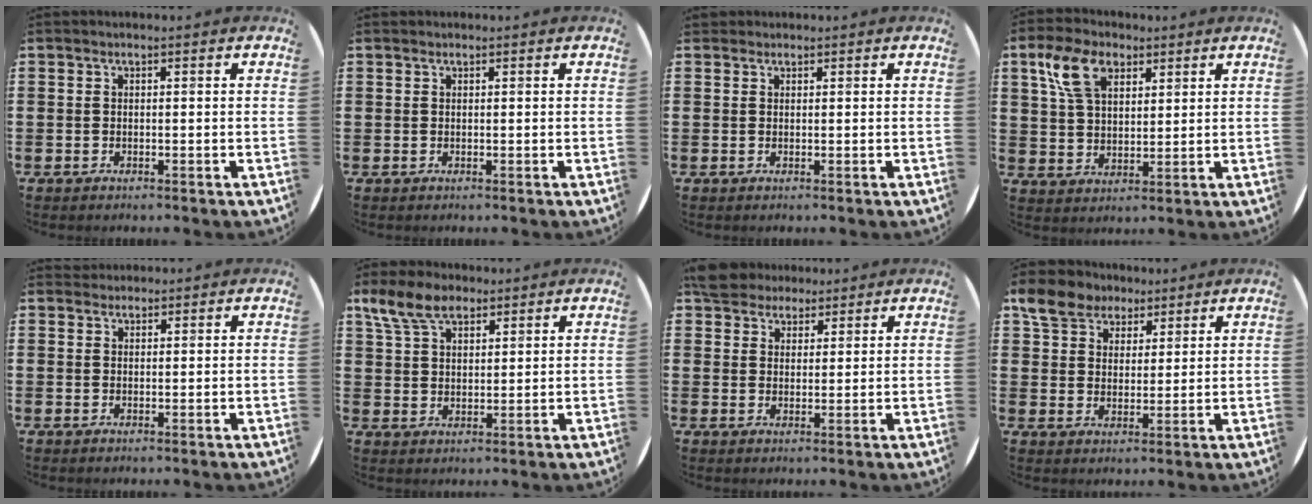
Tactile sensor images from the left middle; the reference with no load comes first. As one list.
[{"total": 0.0}, {"total": 0.7, "force": [0.6, 0.3, 0.0], "torque": [0.000, 0.002, 0.012]}, {"total": 7.6, "force": [4.2, 4.3, 4.5], "torque": [-0.106, 0.015, 0.080]}, {"total": 1.2, "force": [1.2, 0.4, -0.1], "torque": [0.008, -0.003, 0.022]}, {"total": 7.0, "force": [5.0, 3.6, 3.4], "torque": [-0.075, -0.001, 0.092]}, {"total": 4.7, "force": [4.3, 2.0, 0.5], "torque": [-0.018, -0.003, 0.082]}, {"total": 6.7, "force": [5.2, 3.9, 1.3], "torque": [-0.053, 0.002, 0.098]}]